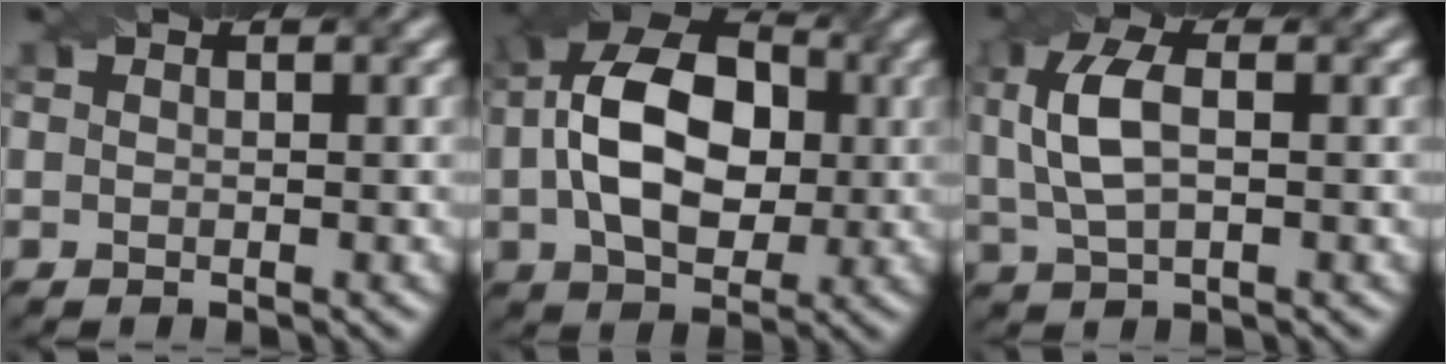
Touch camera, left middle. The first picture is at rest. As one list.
[{"total": 11.4, "force": [0.6, 7.4, 8.7], "torque": [-0.167, 0.016, 0.007]}, {"total": 5.3, "force": [0.8, 2.6, 4.5], "torque": [-0.107, 0.009, 0.017]}]